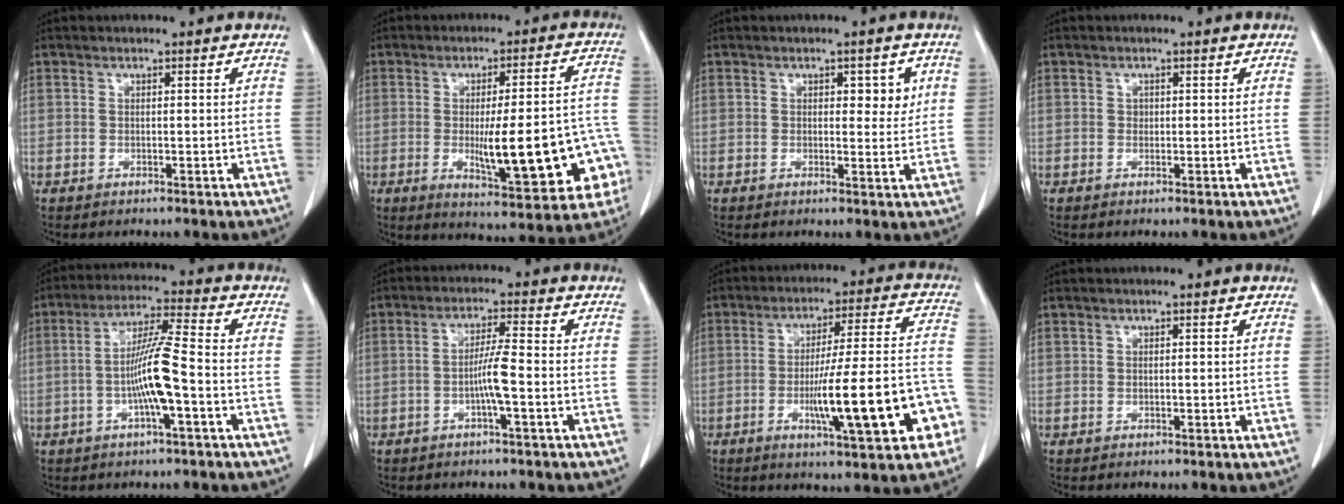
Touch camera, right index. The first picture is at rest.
{"total": 18.2, "force": [-4.3, 3.7, 17.3], "torque": [-0.172, 0.023, -0.035]}
{"total": 3.4, "force": [1.1, 1.7, 2.7], "torque": [-0.027, 0.000, 0.011]}
{"total": 0.6, "force": [0.1, 0.6, 0.2], "torque": [0.001, 0.001, 0.003]}
{"total": 8.8, "force": [-2.0, 0.1, 8.6], "torque": [-0.170, 0.007, -0.039]}
{"total": 4.5, "force": [-1.3, -0.3, 4.3], "torque": [-0.086, 0.002, -0.024]}
{"total": 16.9, "force": [-5.7, 2.0, 15.8], "torque": [-0.221, 0.019, -0.074]}
{"total": 0.0}